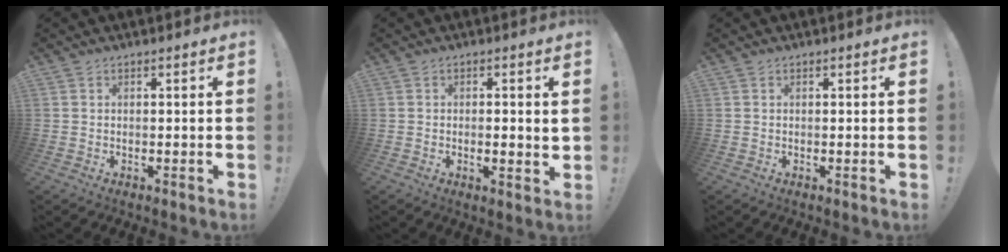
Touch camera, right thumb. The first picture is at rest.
{"total": 2.3, "force": [0.5, 0.7, 2.2], "torque": [-0.025, -0.005, 0.006]}
{"total": 0.0}